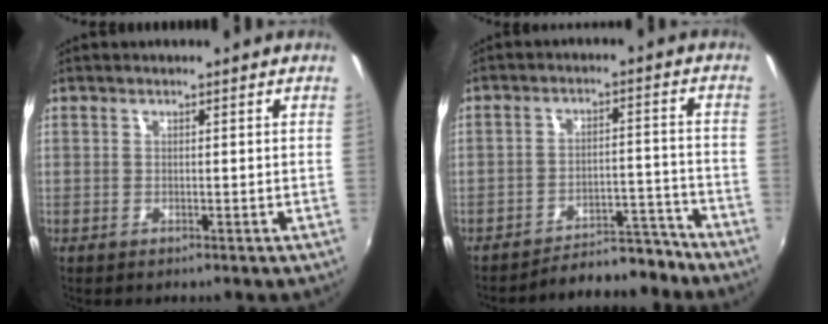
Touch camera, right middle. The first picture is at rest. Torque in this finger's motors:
{"motor_torque": [0.50, -0.95, -0.06, 0.01]}